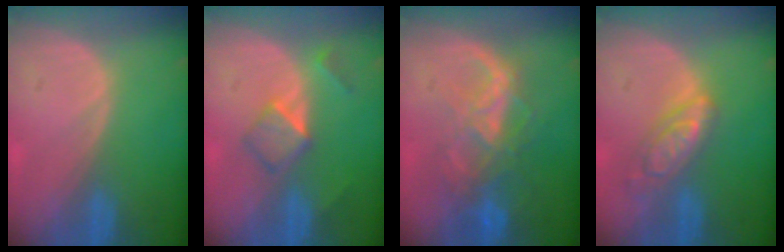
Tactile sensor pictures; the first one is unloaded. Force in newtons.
{"total": 5.3, "press": 4.5, "slide": 2.7}
{"total": 8.9, "press": 7.5, "slide": 4.7}
{"total": 6.2, "press": 5.5, "slide": 2.9}